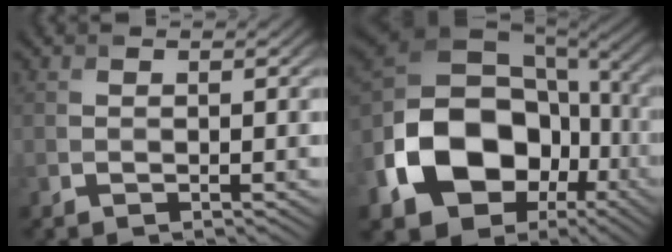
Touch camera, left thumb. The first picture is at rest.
{"total": 19.8, "force": [-3.3, 14.6, 13.0], "torque": [-0.302, -0.015, -0.044]}